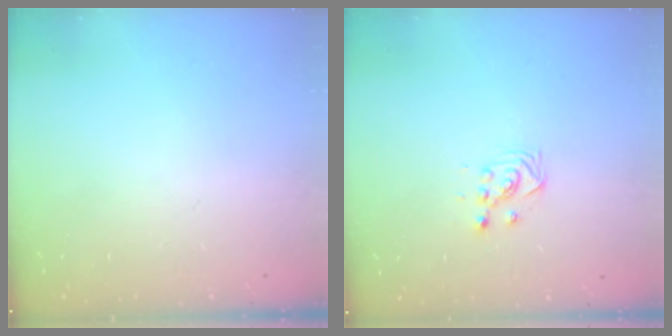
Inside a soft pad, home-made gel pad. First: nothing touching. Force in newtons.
{"total": 2.7, "press": 2.7, "slide": 0.3}